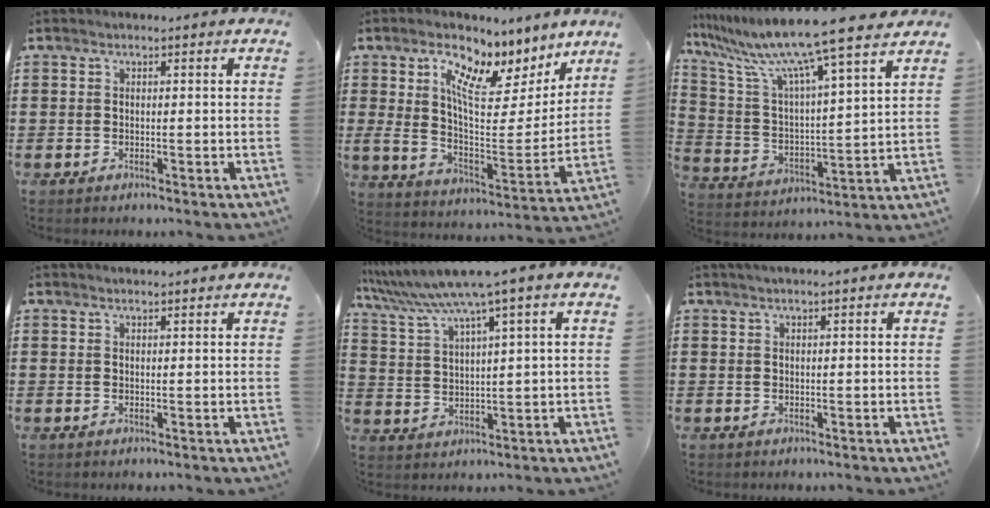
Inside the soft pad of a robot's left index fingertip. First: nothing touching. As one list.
[{"total": 11.4, "force": [8.2, 4.6, 6.5], "torque": [-0.131, -0.049, 0.141]}, {"total": 11.1, "force": [9.4, -0.7, 5.8], "torque": [-0.153, -0.066, 0.152]}, {"total": 1.0, "force": [1.0, -0.1, 0.1], "torque": [-0.004, -0.002, 0.019]}, {"total": 7.0, "force": [5.0, -0.6, 4.9], "torque": [-0.118, -0.032, 0.081]}, {"total": 0.7, "force": [0.5, -0.1, 0.5], "torque": [-0.008, 0.001, 0.009]}]